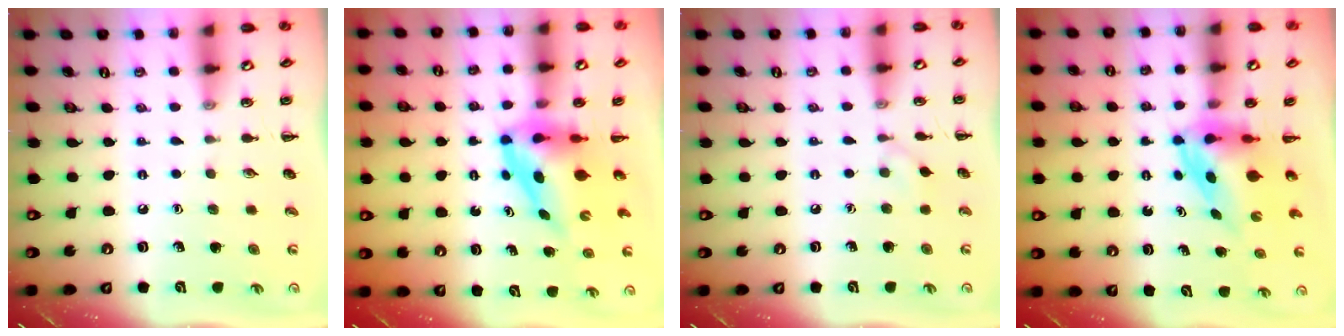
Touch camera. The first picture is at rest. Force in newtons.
{"total": 5.4, "press": 5.2, "slide": 1.6}
{"total": 5.1, "press": 4.8, "slide": 1.8}
{"total": 3.8, "press": 3.7, "slide": 1.0}